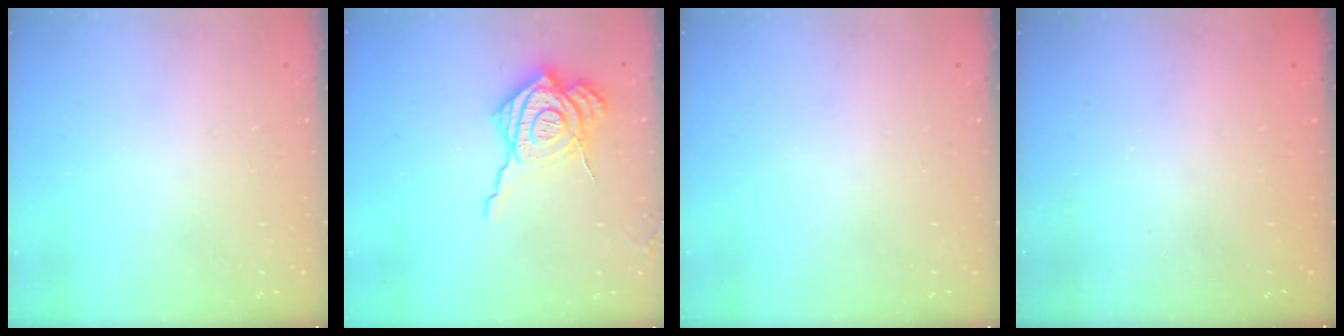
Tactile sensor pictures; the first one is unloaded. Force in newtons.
{"total": 17.4, "press": 17.3, "slide": 1.7}
{"total": 0.0}
{"total": 2.3, "press": 2.1, "slide": 1.0}